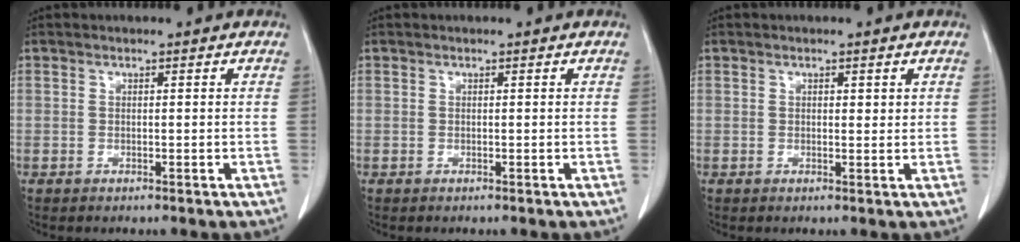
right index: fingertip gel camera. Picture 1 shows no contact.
{"total": 0.0}
{"total": 1.2, "force": [0.6, 0.6, 0.9], "torque": [-0.012, -0.002, 0.007]}